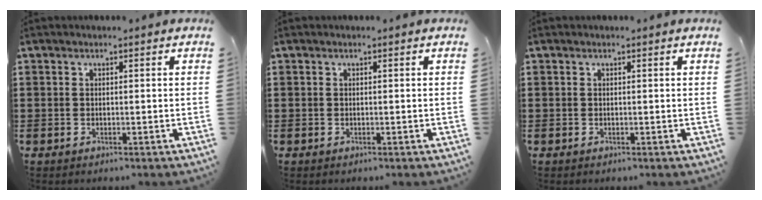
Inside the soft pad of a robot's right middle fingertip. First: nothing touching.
{"total": 0.0}
{"total": 0.0}